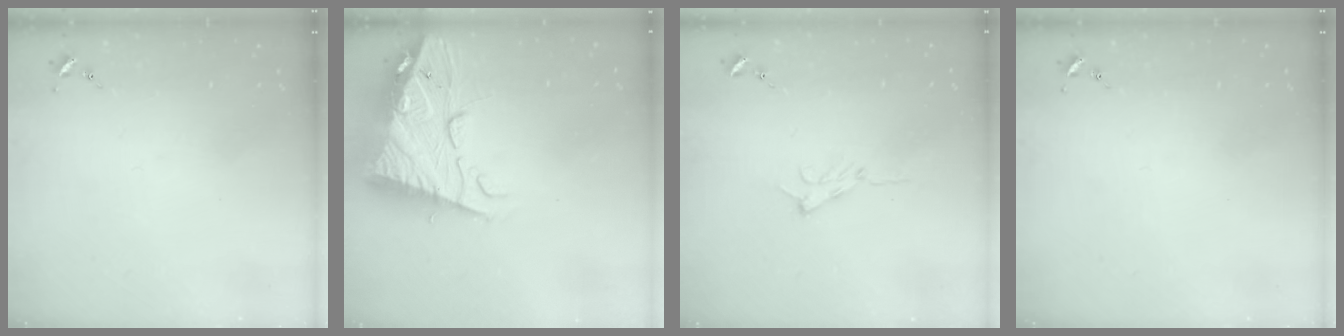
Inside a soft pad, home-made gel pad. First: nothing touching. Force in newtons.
{"total": 17.9, "press": 17.8, "slide": 1.7}
{"total": 6.5, "press": 6.5, "slide": 0.8}
{"total": 0.0}